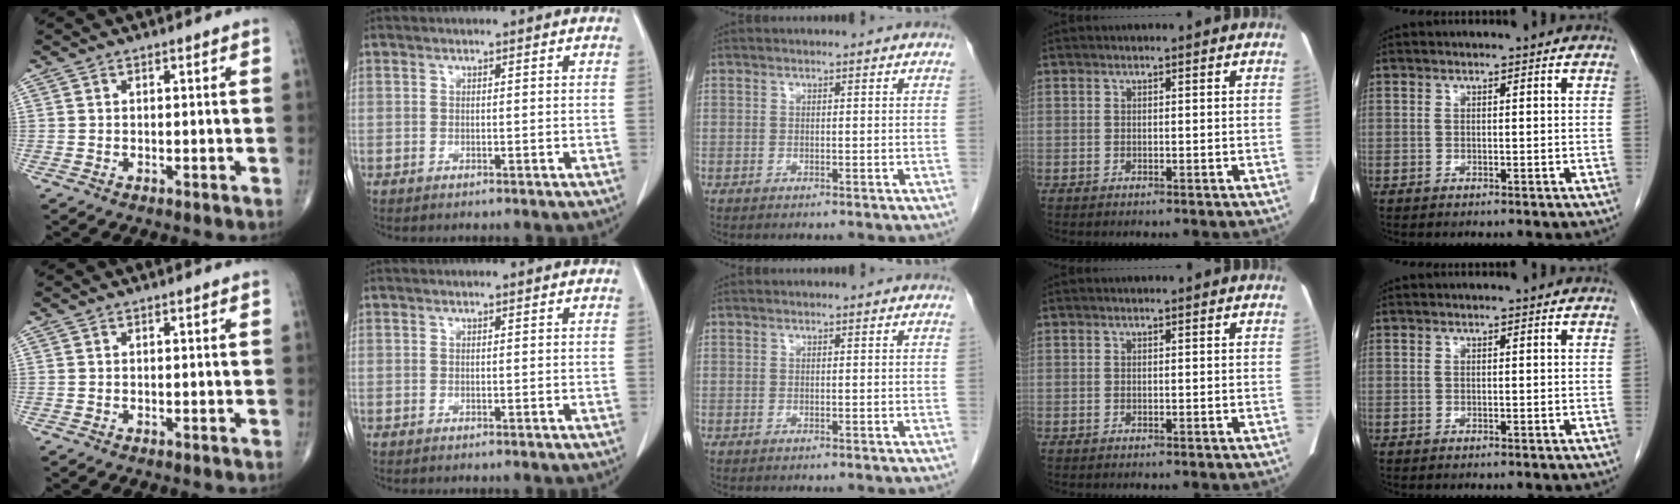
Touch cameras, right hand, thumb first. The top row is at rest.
{}